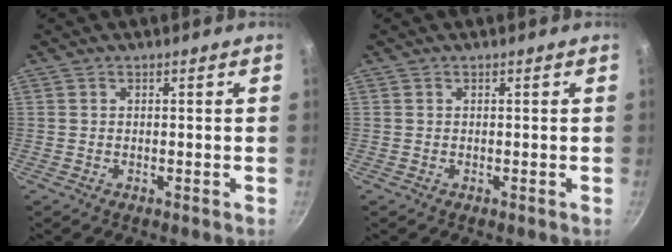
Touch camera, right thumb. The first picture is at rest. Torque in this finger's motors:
{"motor_torque": [-0.06, 0.04, 0.03, -0.03, 0.00]}